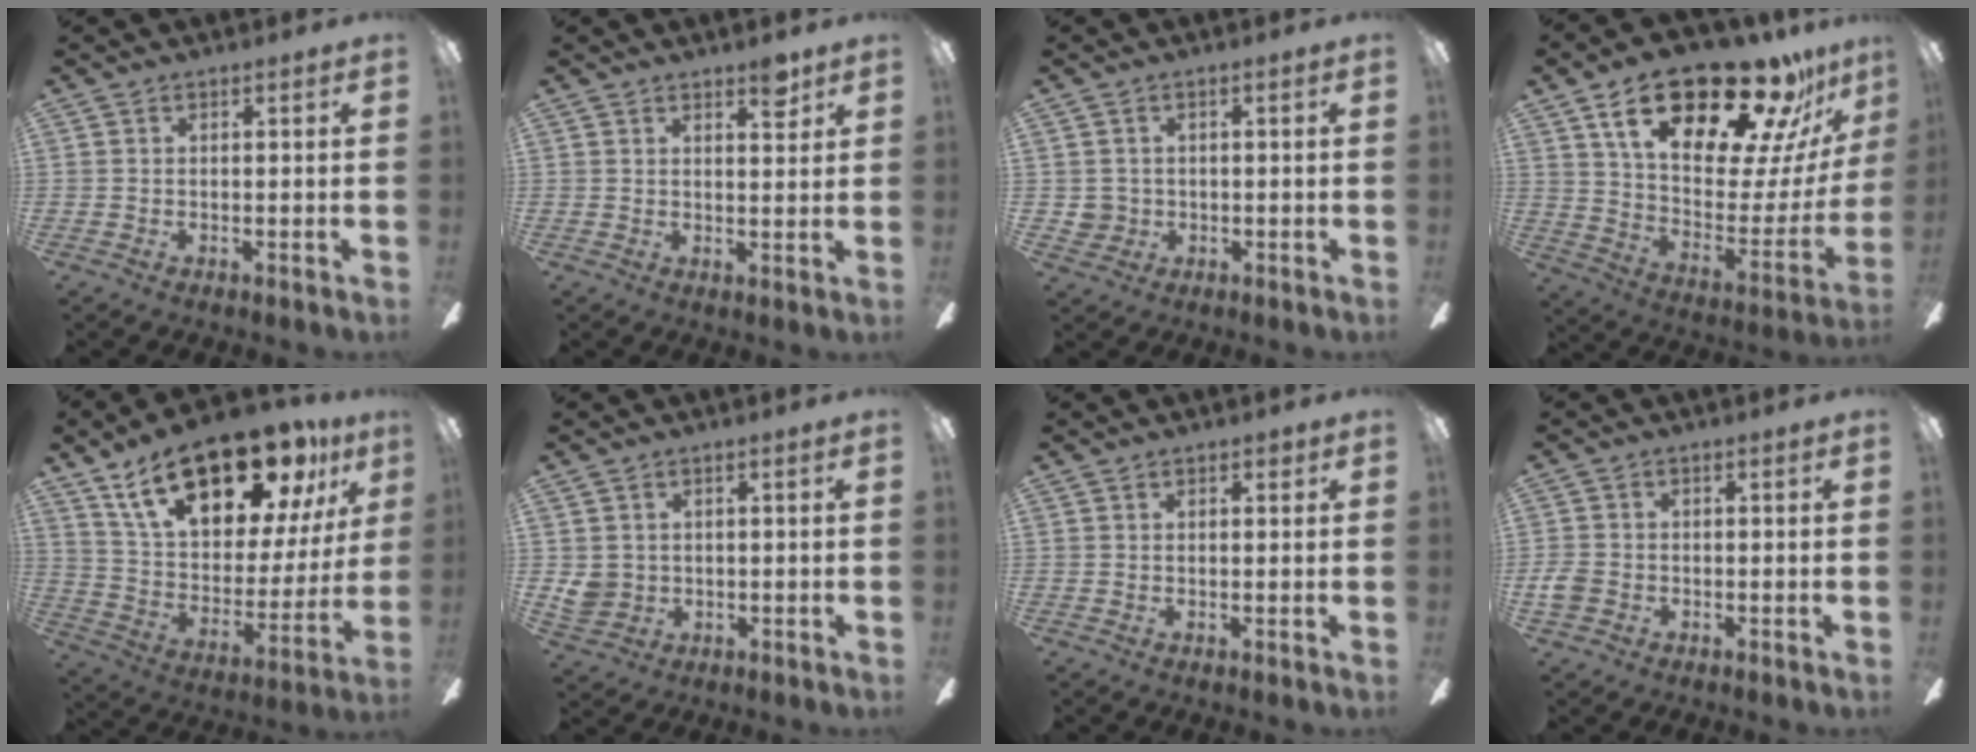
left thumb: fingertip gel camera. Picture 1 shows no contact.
{"total": 4.5, "force": [3.4, 1.4, 2.5], "torque": [-0.015, -0.020, 0.052]}
{"total": 3.3, "force": [0.0, 3.2, 0.6], "torque": [-0.016, 0.008, 0.002]}
{"total": 28.4, "force": [19.6, 10.2, 17.8], "torque": [-0.280, -0.121, 0.333]}
{"total": 24.1, "force": [16.0, 10.8, 14.4], "torque": [-0.243, -0.086, 0.280]}
{"total": 4.1, "force": [0.6, 3.9, 1.1], "torque": [-0.027, 0.006, 0.012]}
{"total": 1.4, "force": [0.7, 0.9, 0.8], "torque": [-0.008, 0.001, 0.010]}
{"total": 3.7, "force": [-1.2, 2.9, 2.0], "torque": [-0.043, 0.006, -0.024]}